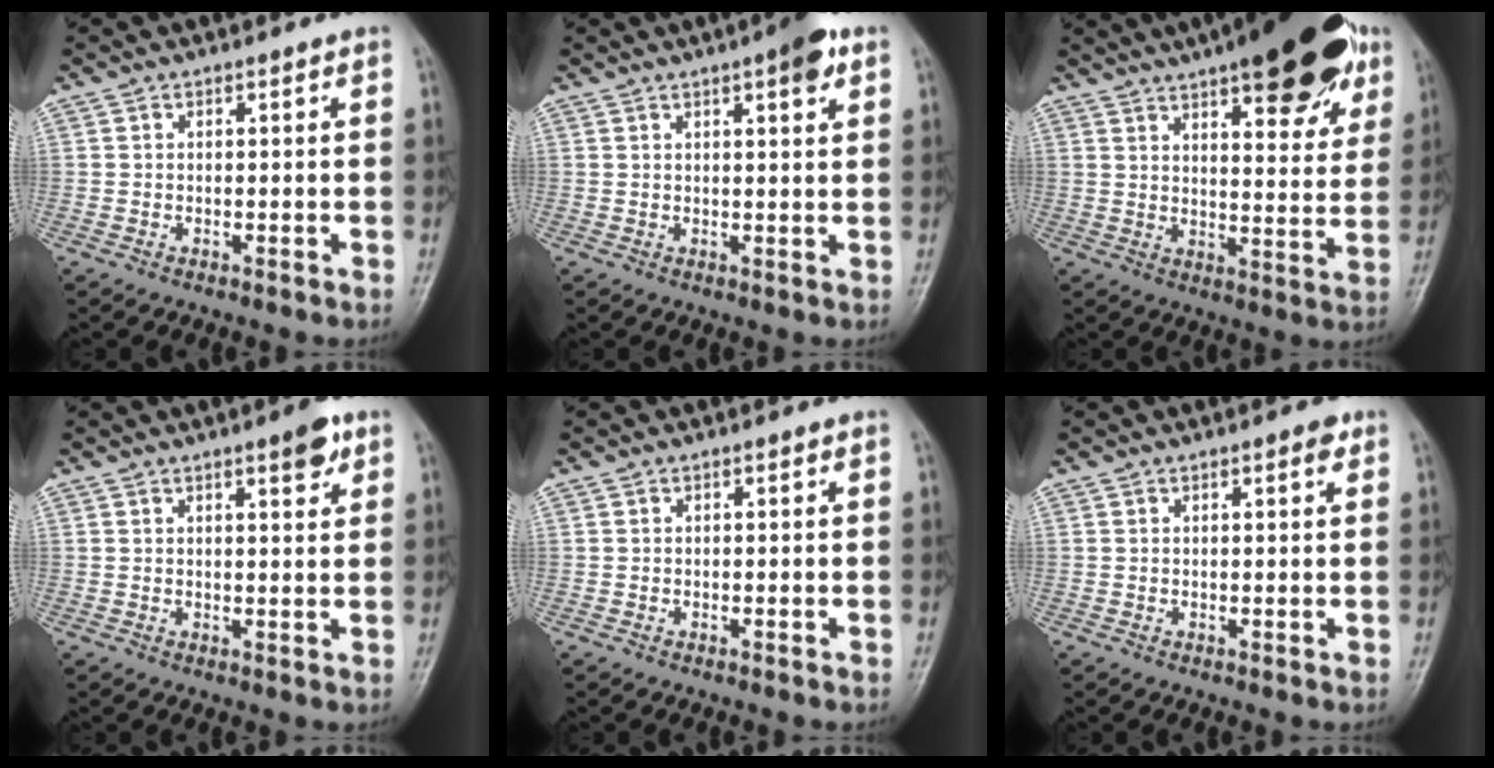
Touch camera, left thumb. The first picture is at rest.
{"total": 5.5, "force": [2.9, 1.3, 4.5], "torque": [-0.055, -0.008, 0.035]}
{"total": 23.1, "force": [13.6, 7.9, 16.8], "torque": [-0.204, -0.020, 0.187]}
{"total": 4.3, "force": [2.6, 1.1, 3.3], "torque": [-0.039, -0.013, 0.034]}
{"total": 0.0}
{"total": 2.0, "force": [1.1, 0.5, 1.6], "torque": [-0.019, -0.003, 0.013]}